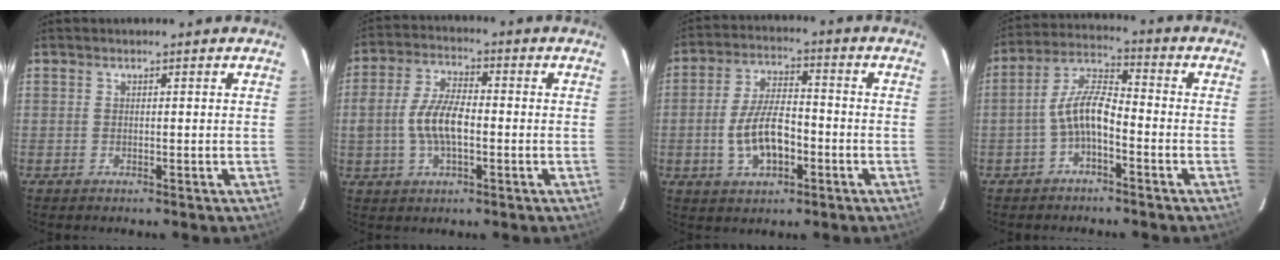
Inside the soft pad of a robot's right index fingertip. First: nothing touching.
{"total": 9.0, "force": [-1.4, 4.2, 7.8], "torque": [-0.159, 0.009, -0.026]}
{"total": 10.1, "force": [-3.0, 4.8, 8.3], "torque": [-0.168, 0.005, -0.045]}
{"total": 7.4, "force": [-3.0, 2.6, 6.3], "torque": [-0.135, 0.019, -0.058]}